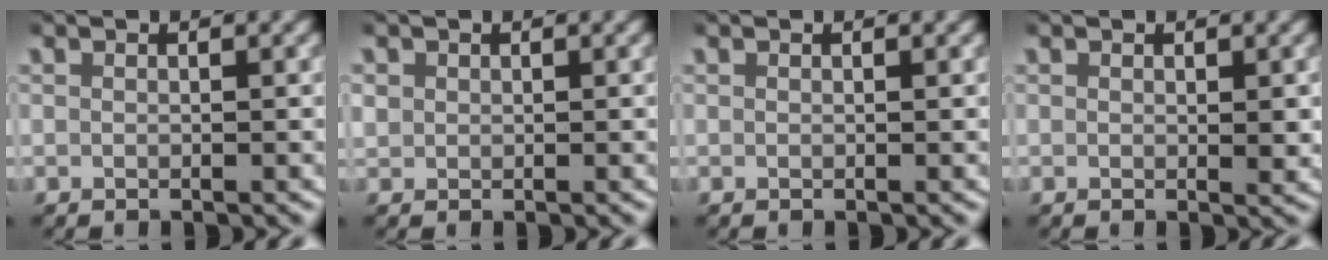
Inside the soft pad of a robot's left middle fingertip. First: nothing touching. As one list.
[{"total": 1.4, "force": [0.4, 1.3, 0.5], "torque": [-0.021, -0.005, 0.011]}, {"total": 0.0}, {"total": 0.9, "force": [0.3, 0.4, 0.7], "torque": [-0.010, -0.007, 0.006]}]